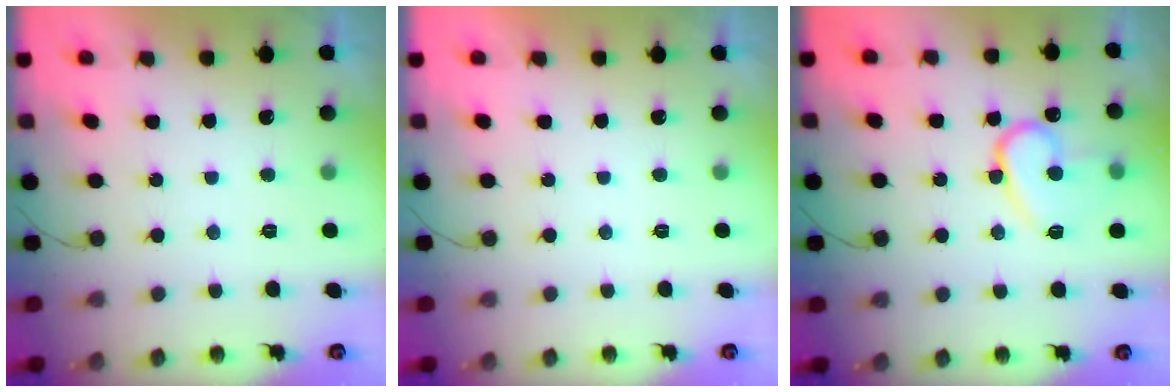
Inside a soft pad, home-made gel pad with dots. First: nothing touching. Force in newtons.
{"total": 1.7, "press": 1.7, "slide": 0.1}
{"total": 13.7, "press": 13.6, "slide": 1.4}